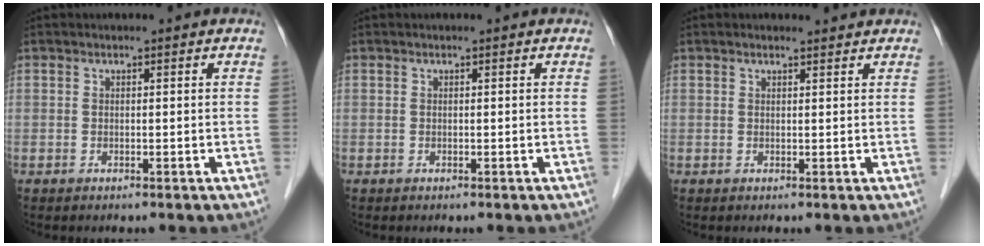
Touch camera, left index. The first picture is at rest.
{"total": 0.0}
{"total": 1.7, "force": [1.6, 0.3, 0.3], "torque": [-0.013, 0.006, 0.022]}